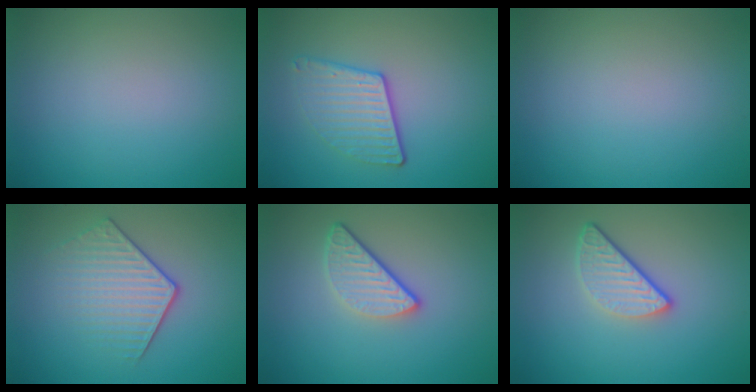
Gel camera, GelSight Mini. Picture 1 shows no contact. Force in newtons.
{"total": 3.3, "press": 2.8, "slide": 1.9}
{"total": 0.0}
{"total": 3.8, "press": 3.1, "slide": 2.2}
{"total": 3.2, "press": 2.5, "slide": 2.0}
{"total": 3.2, "press": 2.5, "slide": 2.0}